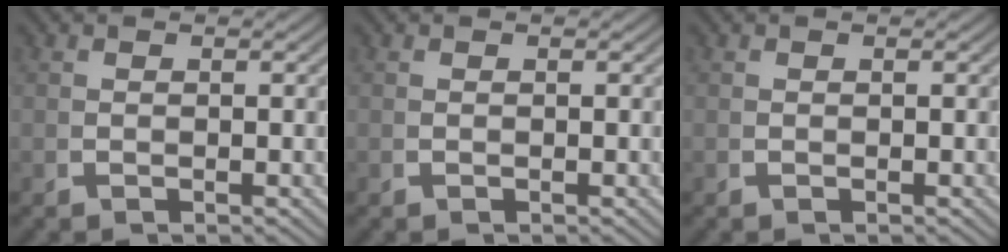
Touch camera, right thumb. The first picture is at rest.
{"total": 0.0}
{"total": 0.0}